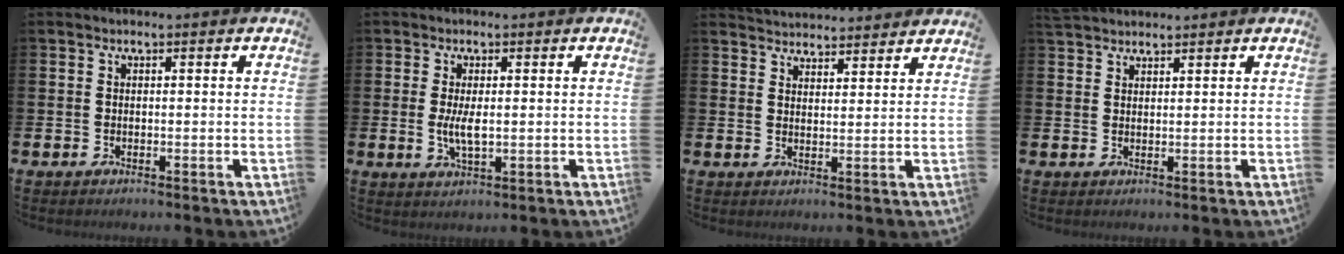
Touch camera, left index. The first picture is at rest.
{"total": 3.4, "force": [0.2, 1.3, 3.2], "torque": [-0.052, -0.001, 0.000]}
{"total": 3.9, "force": [3.8, 0.4, -0.4], "torque": [0.004, -0.026, 0.069]}
{"total": 2.5, "force": [2.4, 0.7, 0.2], "torque": [0.003, -0.009, 0.043]}